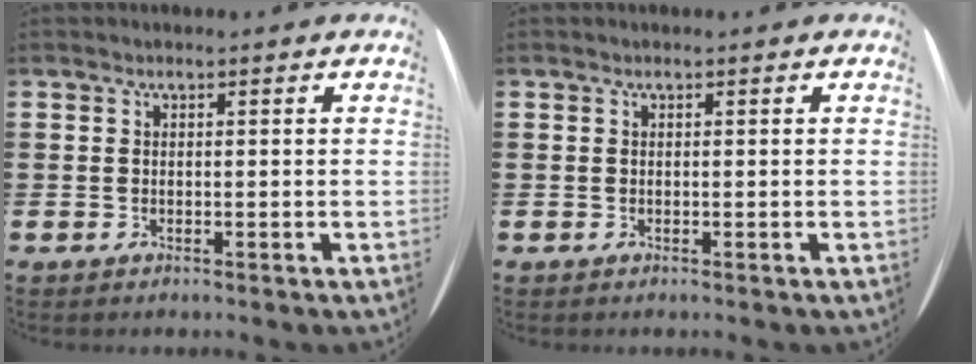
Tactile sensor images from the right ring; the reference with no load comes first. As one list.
[{"total": 0.0}]